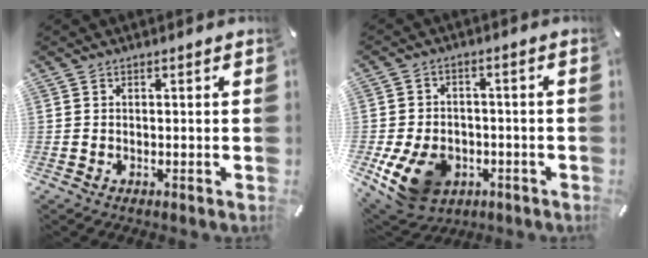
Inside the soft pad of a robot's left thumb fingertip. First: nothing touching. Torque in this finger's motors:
{"motor_torque": [0.51, 2.17, 0.64, -0.09, 0.46]}